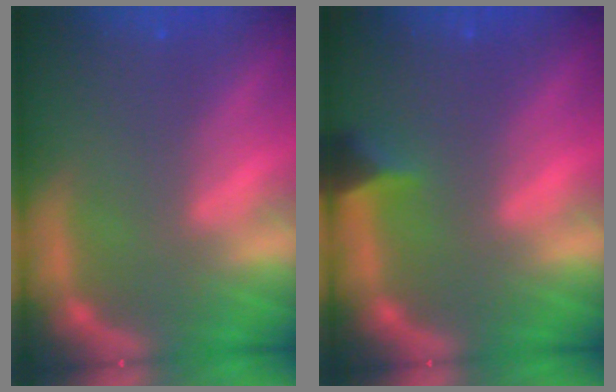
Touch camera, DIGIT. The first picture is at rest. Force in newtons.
{"total": 1.9}